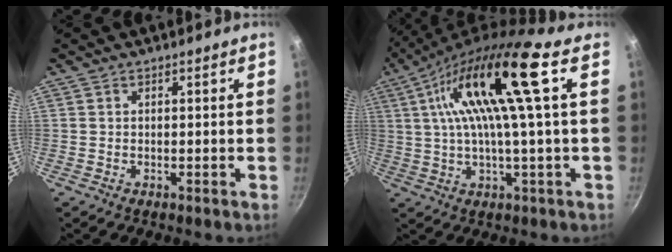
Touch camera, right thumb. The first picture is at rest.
{"total": 16.3, "force": [4.6, 1.5, 15.6], "torque": [-0.279, 0.000, 0.081]}